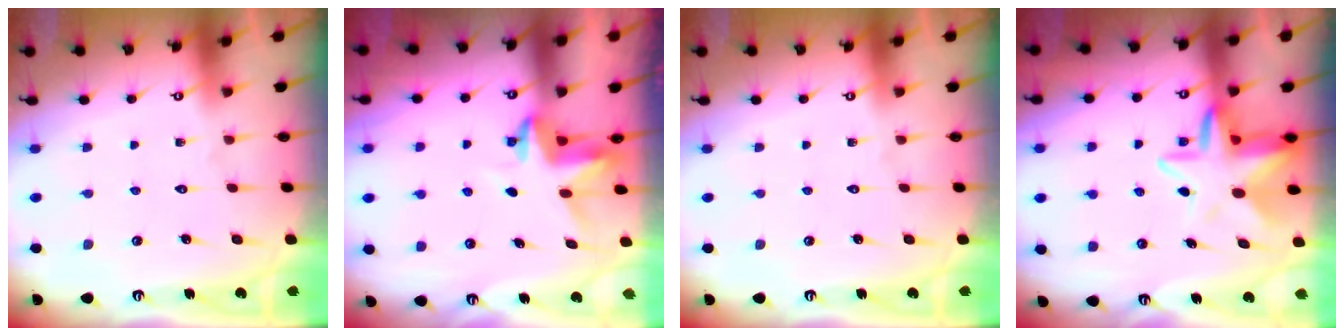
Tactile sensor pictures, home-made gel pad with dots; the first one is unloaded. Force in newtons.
{"total": 3.8, "press": 3.8, "slide": 0.4}
{"total": 0.0}
{"total": 8.8, "press": 8.5, "slide": 2.3}